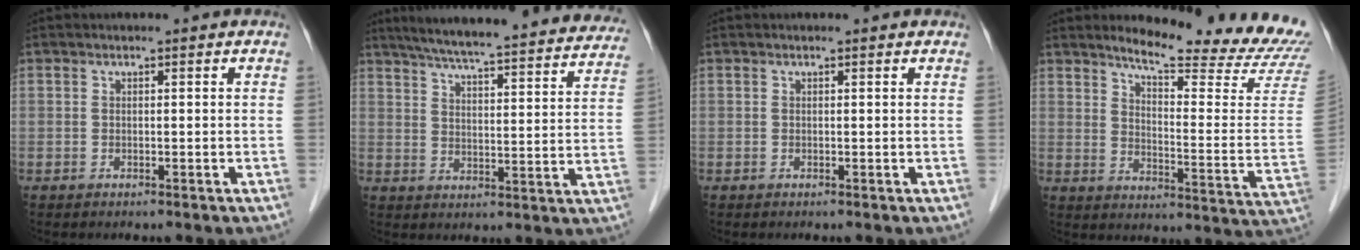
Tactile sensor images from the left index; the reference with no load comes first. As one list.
[{"total": 30.5, "force": [27.3, 3.5, 13.2], "torque": [-0.204, -0.033, 0.337]}, {"total": 0.8, "force": [0.7, 0.1, 0.1], "torque": [-0.007, 0.002, 0.004]}, {"total": 20.0, "force": [18.7, 0.3, 7.1], "torque": [-0.105, -0.119, 0.226]}]